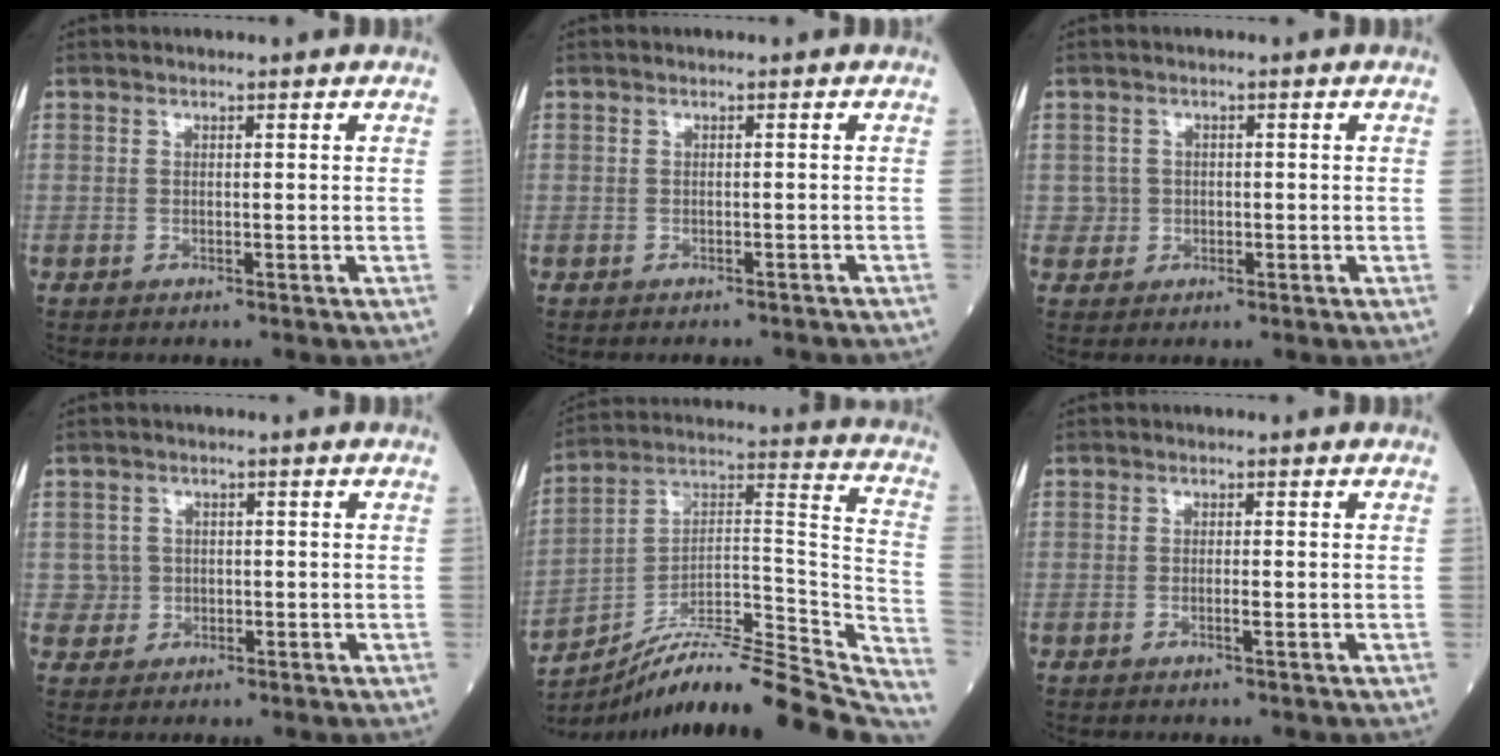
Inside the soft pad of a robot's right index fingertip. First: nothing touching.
{"total": 3.9, "force": [-3.5, 1.4, 1.0], "torque": [-0.008, -0.002, -0.037]}
{"total": 2.2, "force": [0.0, 2.2, -0.1], "torque": [0.010, 0.007, 0.002]}
{"total": 2.8, "force": [0.0, 2.8, -0.1], "torque": [0.014, 0.008, 0.003]}
{"total": 28.2, "force": [-25.0, 1.9, 12.8], "torque": [-0.132, 0.018, -0.373]}
{"total": 1.1, "force": [-0.4, 0.0, 1.0], "torque": [-0.022, -0.001, -0.007]}